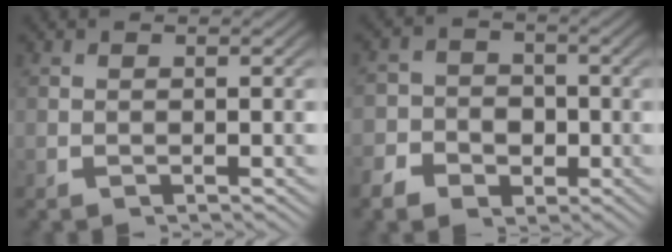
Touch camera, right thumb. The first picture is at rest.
{"total": 5.0, "force": [-1.8, 4.3, 1.8], "torque": [-0.014, -0.012, -0.034]}